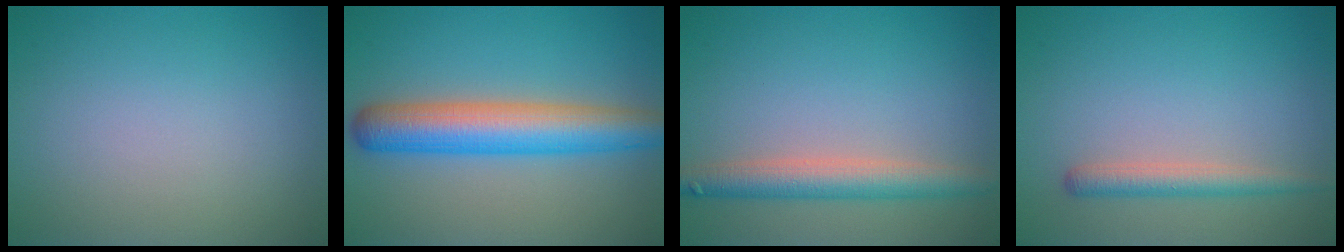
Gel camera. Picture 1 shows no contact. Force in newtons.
{"total": 7.1, "press": 7.1, "slide": 0.2}
{"total": 3.9, "press": 3.9, "slide": 0.3}
{"total": 2.3, "press": 2.3, "slide": 0.2}